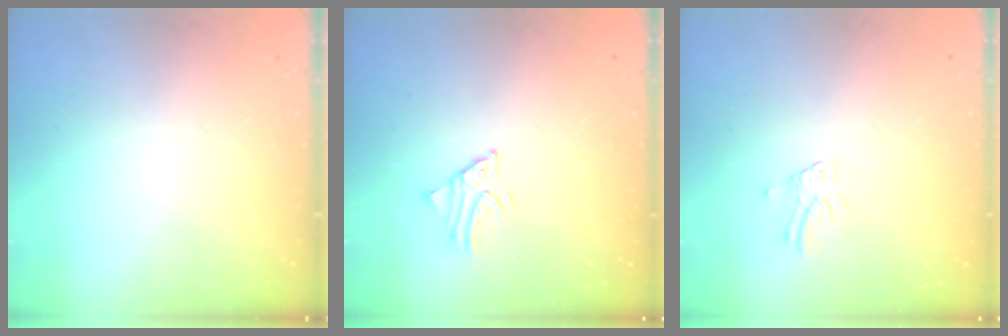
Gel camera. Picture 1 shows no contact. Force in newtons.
{"total": 2.6, "press": 2.6, "slide": 0.2}
{"total": 2.8, "press": 2.8, "slide": 0.1}